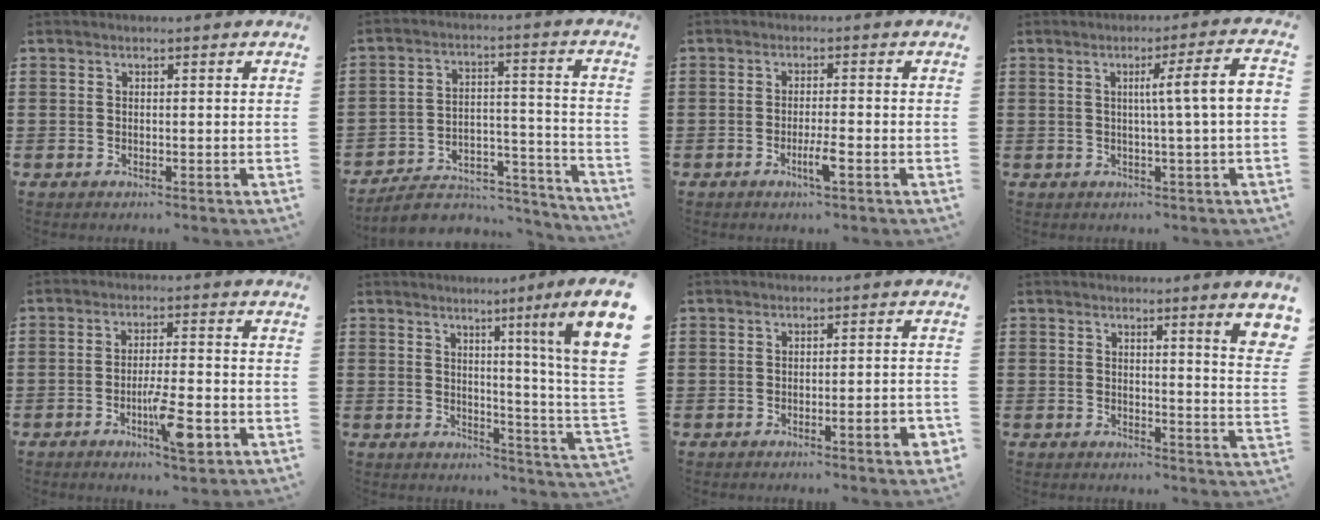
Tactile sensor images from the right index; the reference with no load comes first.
{"total": 7.2, "force": [-6.4, 2.1, 2.3], "torque": [-0.037, 0.018, -0.122]}
{"total": 3.3, "force": [-1.5, 0.1, 2.9], "torque": [-0.055, -0.006, -0.030]}
{"total": 6.5, "force": [0.4, -0.5, 6.4], "torque": [-0.109, -0.008, -0.003]}
{"total": 7.7, "force": [-3.1, 1.7, 6.8], "torque": [-0.125, -0.004, -0.055]}
{"total": 5.5, "force": [3.0, -0.7, 4.5], "torque": [-0.089, -0.030, 0.040]}
{"total": 3.0, "force": [-1.4, 0.1, 2.7], "torque": [-0.043, -0.006, -0.021]}
{"total": 3.4, "force": [2.1, -0.3, 2.7], "torque": [-0.045, -0.014, 0.031]}